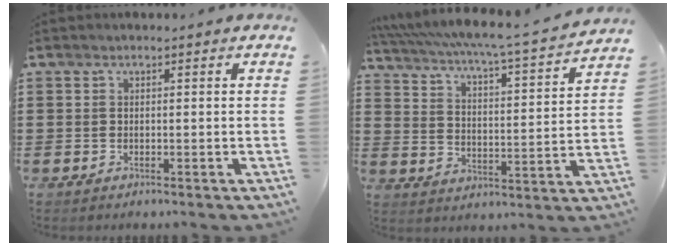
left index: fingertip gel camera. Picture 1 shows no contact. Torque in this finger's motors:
{"motor_torque": [1.26, -0.87, 0.33, 0.19]}